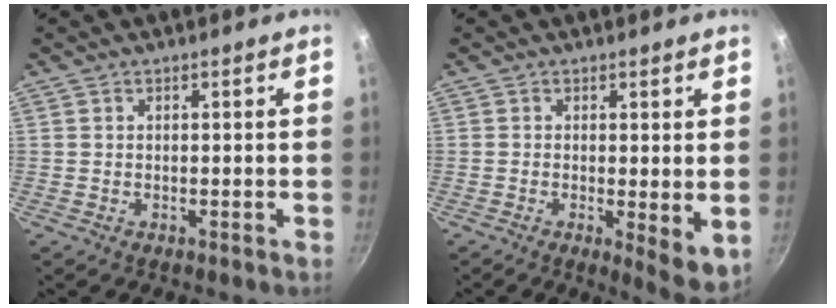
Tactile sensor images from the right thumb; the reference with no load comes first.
{"total": 6.3, "force": [-0.3, 2.0, 5.9], "torque": [-0.078, -0.020, -0.002]}